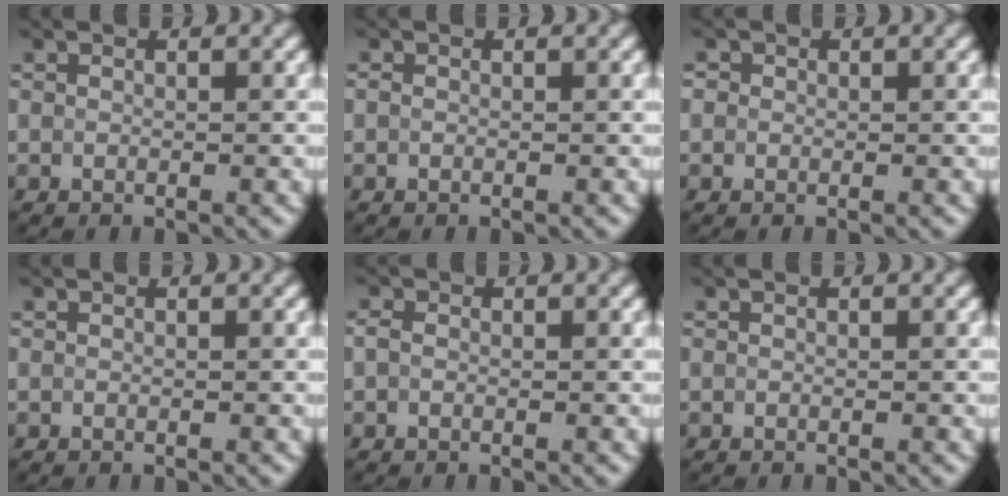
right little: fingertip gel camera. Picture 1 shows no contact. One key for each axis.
{"total": 0.0}
{"total": 0.6, "fx": 0.1, "fy": 0.6, "fz": 0.1, "tx": 0.004, "ty": -0.002, "tz": -0.003}
{"total": 0.0}
{"total": 0.8, "fx": -0.1, "fy": 0.6, "fz": 0.5, "tx": -0.009, "ty": 0.001, "tz": -0.005}
{"total": 0.0}